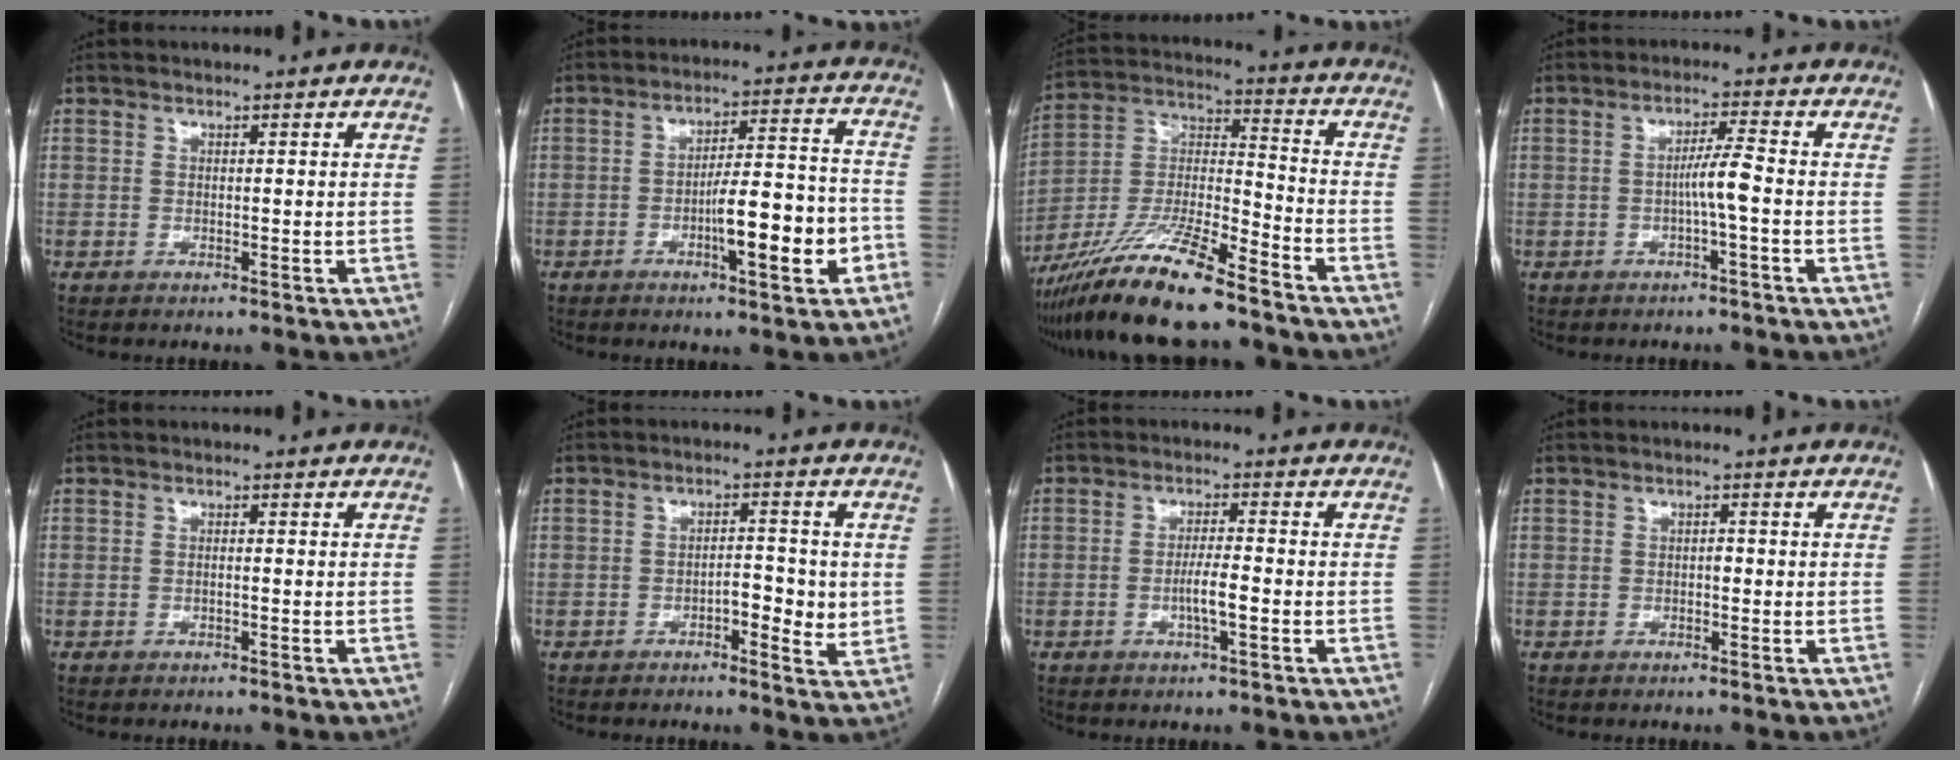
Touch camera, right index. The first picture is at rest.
{"total": 11.4, "force": [-4.3, 2.0, 10.4], "torque": [-0.156, 0.017, -0.061]}
{"total": 16.8, "force": [-12.9, 1.5, 10.7], "torque": [-0.222, -0.017, -0.237]}
{"total": 3.9, "force": [-1.1, -0.4, 3.7], "torque": [-0.064, 0.005, -0.020]}
{"total": 0.5, "force": [-0.3, 0.0, 0.4], "torque": [-0.007, 0.000, -0.007]}
{"total": 5.2, "force": [-0.9, 2.0, 4.7], "torque": [-0.065, 0.002, -0.016]}
{"total": 3.8, "force": [-1.3, 0.3, 3.6], "torque": [-0.065, -0.001, -0.024]}
{"total": 1.0, "force": [-0.4, 0.5, 0.8], "torque": [-0.008, 0.003, -0.008]}